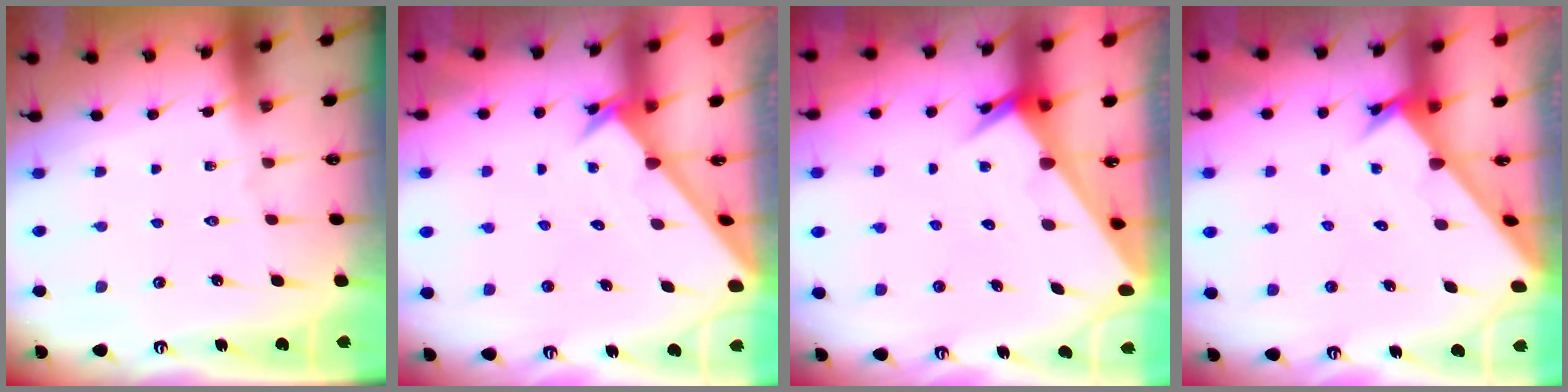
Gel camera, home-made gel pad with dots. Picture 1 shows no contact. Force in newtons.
{"total": 2.2, "press": 2.2, "slide": 0.2}
{"total": 2.4, "press": 2.4, "slide": 0.1}
{"total": 2.6, "press": 2.6, "slide": 0.3}